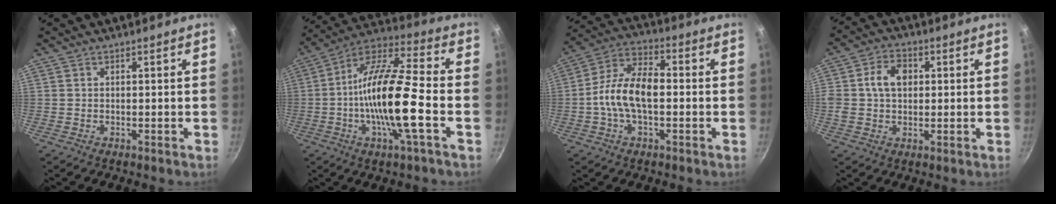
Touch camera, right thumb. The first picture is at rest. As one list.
[{"total": 18.2, "force": [-3.7, 4.0, 17.4], "torque": [-0.318, 0.031, -0.087]}, {"total": 12.3, "force": [-1.2, 6.7, 10.3], "torque": [-0.176, 0.039, -0.037]}, {"total": 7.4, "force": [1.1, 5.4, 4.9], "torque": [-0.072, 0.011, 0.010]}]